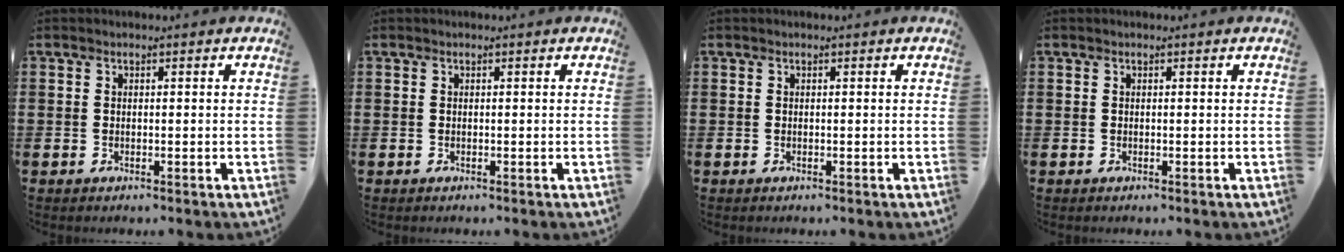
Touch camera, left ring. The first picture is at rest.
{"total": 0.0}
{"total": 0.0}
{"total": 0.0}